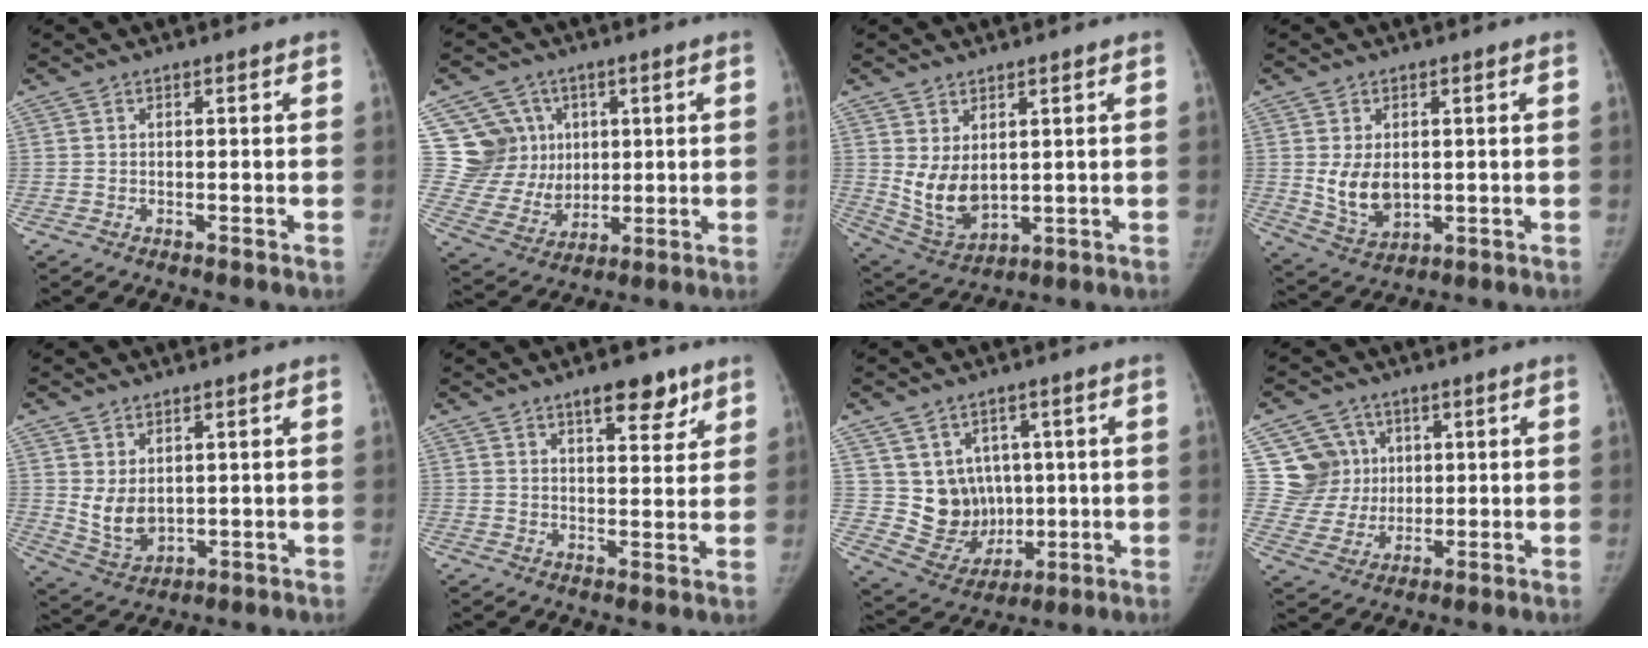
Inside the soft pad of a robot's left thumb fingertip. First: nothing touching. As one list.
[{"total": 12.4, "force": [4.0, 11.3, 3.0], "torque": [-0.008, -0.010, 0.089]}, {"total": 8.5, "force": [1.6, 5.4, 6.3], "torque": [-0.100, -0.022, 0.055]}, {"total": 7.7, "force": [0.4, 5.3, 5.5], "torque": [-0.078, -0.016, 0.024]}, {"total": 6.4, "force": [1.3, 4.3, 4.6], "torque": [-0.067, -0.019, 0.045]}, {"total": 7.5, "force": [4.9, 2.9, 4.9], "torque": [-0.040, -0.026, 0.069]}, {"total": 11.2, "force": [1.6, 9.9, 5.1], "torque": [-0.035, -0.012, 0.057]}, {"total": 9.6, "force": [2.8, 9.0, 1.7], "torque": [0.014, -0.006, 0.058]}]